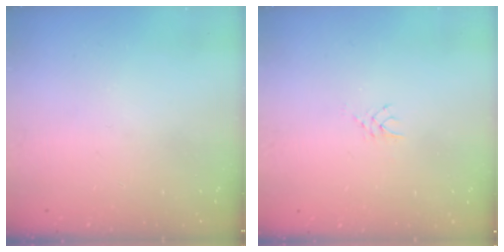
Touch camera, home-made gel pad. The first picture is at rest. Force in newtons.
{"total": 2.7, "press": 2.7, "slide": 0.4}